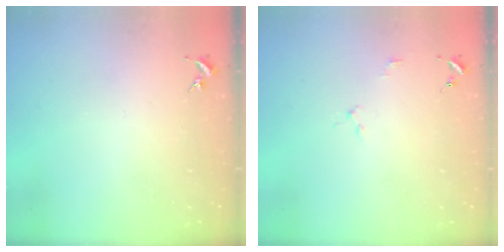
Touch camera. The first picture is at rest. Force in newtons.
{"total": 2.0, "press": 2.0, "slide": 0.1}